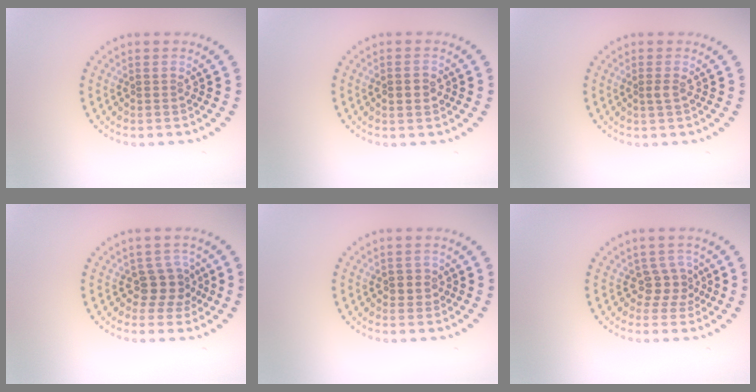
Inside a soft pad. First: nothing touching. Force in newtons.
{"total": 2.2, "press": 2.2, "slide": 0.1}
{"total": 0.6, "press": 0.5, "slide": 0.3}
{"total": 2.7, "press": 2.1, "slide": 1.6}
{"total": 1.2, "press": 1.1, "slide": 0.5}
{"total": 2.1, "press": 1.6, "slide": 1.4}